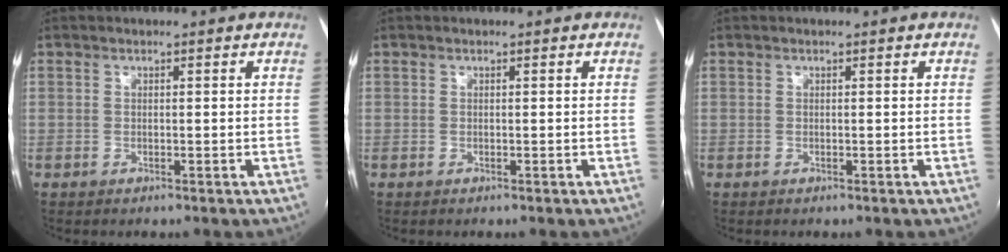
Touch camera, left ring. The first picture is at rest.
{"total": 0.0}
{"total": 0.0}